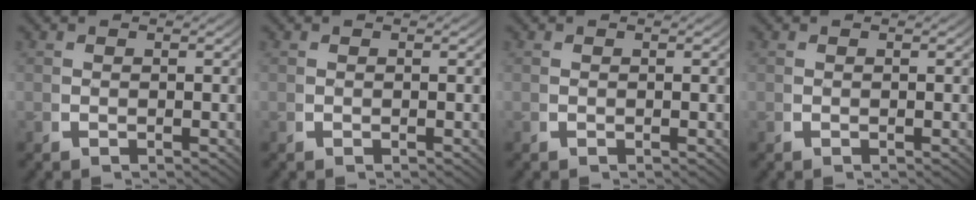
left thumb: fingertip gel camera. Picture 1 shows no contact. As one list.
[{"total": 0.0}, {"total": 0.0}, {"total": 0.0}]